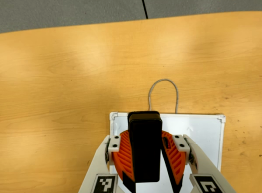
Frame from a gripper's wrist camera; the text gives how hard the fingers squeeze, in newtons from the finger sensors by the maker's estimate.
{"total": 9.9, "left": 9.8, "right": 10.0}